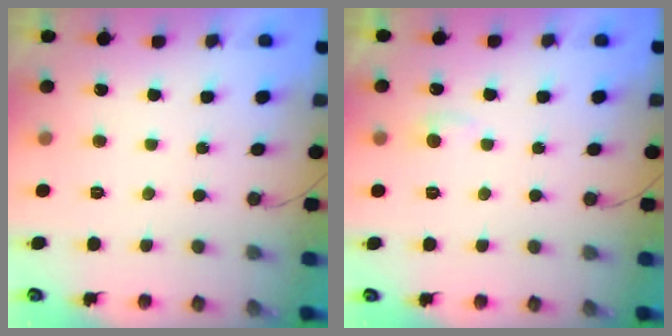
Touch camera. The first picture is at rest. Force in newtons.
{"total": 4.2, "press": 4.1, "slide": 0.5}